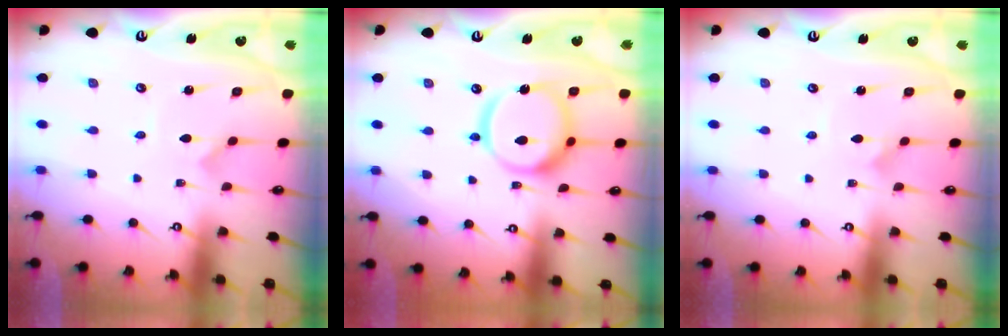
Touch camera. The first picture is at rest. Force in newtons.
{"total": 18.3, "press": 18.2, "slide": 2.0}
{"total": 1.9, "press": 1.9, "slide": 0.1}